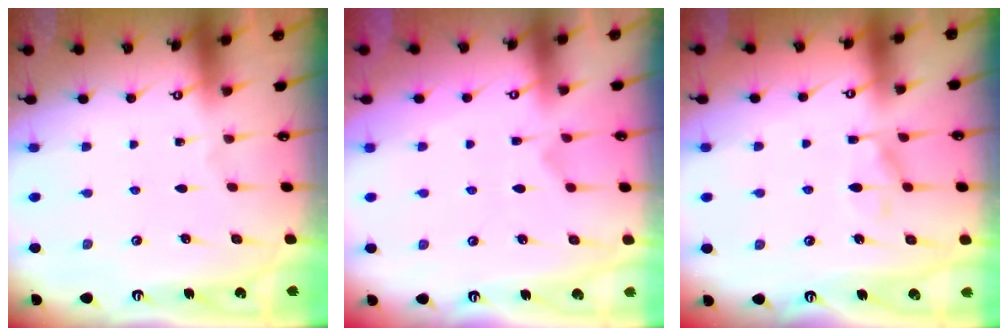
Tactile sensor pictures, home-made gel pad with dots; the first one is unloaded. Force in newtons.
{"total": 1.5, "press": 1.1, "slide": 1.1}
{"total": 7.5, "press": 7.5, "slide": 0.4}